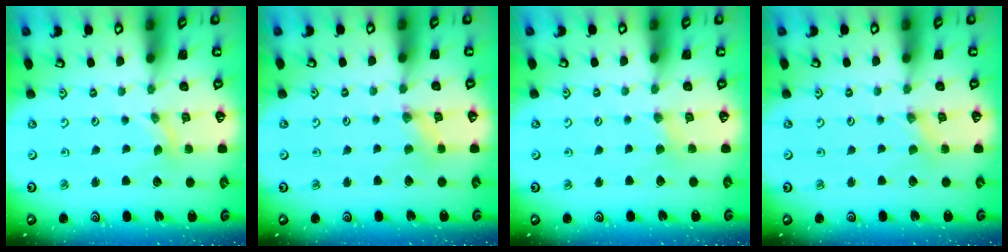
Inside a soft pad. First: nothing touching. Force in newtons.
{"total": 1.6, "press": 1.5, "slide": 0.2}
{"total": 1.4, "press": 1.4, "slide": 0.4}
{"total": 0.0}